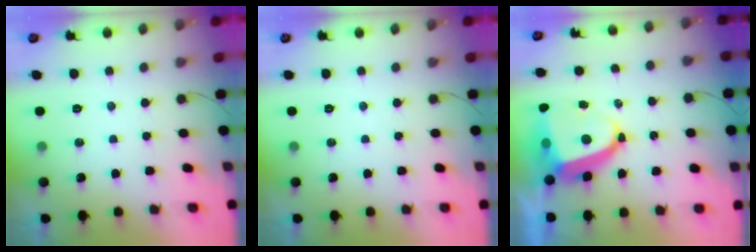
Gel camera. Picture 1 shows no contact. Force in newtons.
{"total": 0.0}
{"total": 10.3, "press": 10.2, "slide": 1.2}